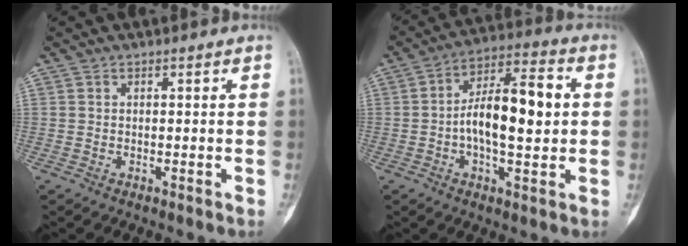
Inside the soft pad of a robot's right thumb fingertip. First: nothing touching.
{"total": 14.3, "force": [0.2, 6.1, 13.0], "torque": [-0.203, 0.029, -0.002]}